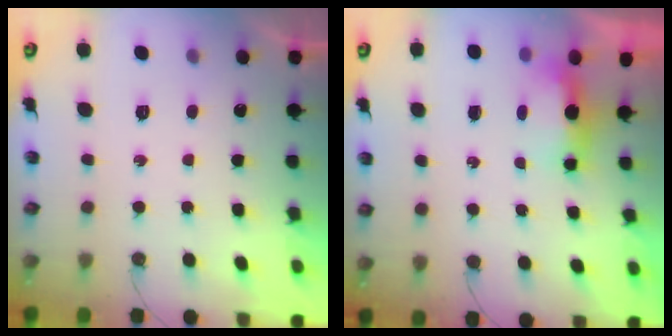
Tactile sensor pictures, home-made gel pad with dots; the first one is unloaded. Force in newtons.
{"total": 5.0, "press": 4.8, "slide": 1.4}